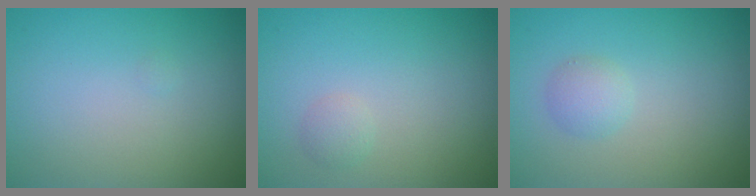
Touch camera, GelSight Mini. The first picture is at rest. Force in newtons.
{"total": 1.0, "press": 1.0, "slide": 0.1}
{"total": 1.7, "press": 1.7, "slide": 0.1}